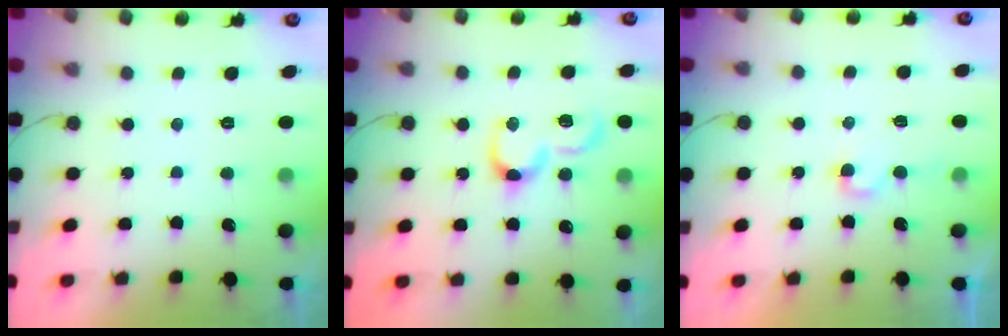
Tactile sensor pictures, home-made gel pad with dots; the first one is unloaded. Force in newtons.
{"total": 9.6, "press": 9.6, "slide": 0.6}
{"total": 3.6, "press": 3.6, "slide": 0.3}